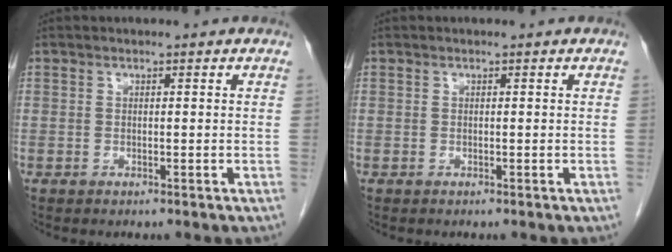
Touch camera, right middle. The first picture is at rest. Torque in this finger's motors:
{"motor_torque": [0.02, -0.11, -0.05, 0.00]}